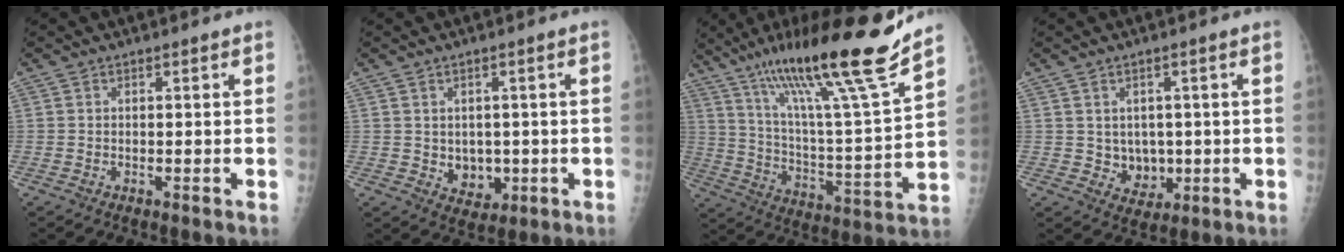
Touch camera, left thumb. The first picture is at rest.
{"total": 5.5, "force": [-0.5, 4.4, 3.2], "torque": [-0.018, -0.004, 0.007]}
{"total": 24.5, "force": [17.3, 1.2, 17.3], "torque": [-0.263, -0.071, 0.295]}
{"total": 5.4, "force": [0.0, 4.6, 2.8], "torque": [-0.013, -0.003, 0.013]}